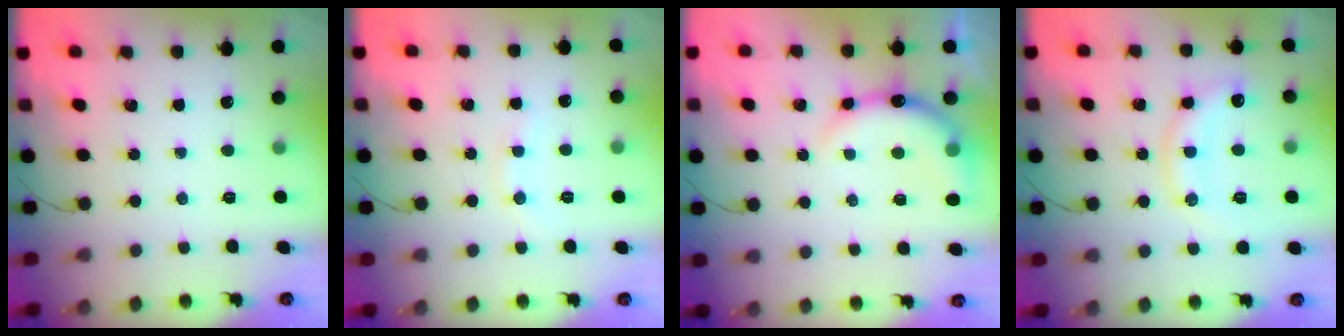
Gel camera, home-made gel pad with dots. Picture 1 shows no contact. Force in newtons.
{"total": 4.9, "press": 4.7, "slide": 1.5}
{"total": 8.5, "press": 8.5, "slide": 0.8}
{"total": 13.1, "press": 13.1, "slide": 0.5}